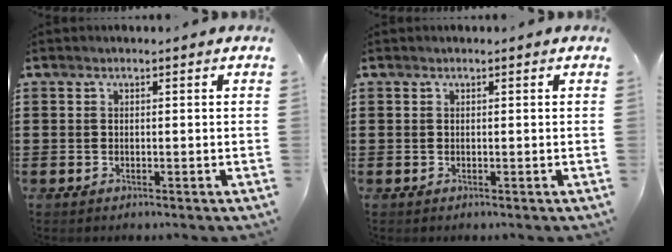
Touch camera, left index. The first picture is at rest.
{"total": 0.0}